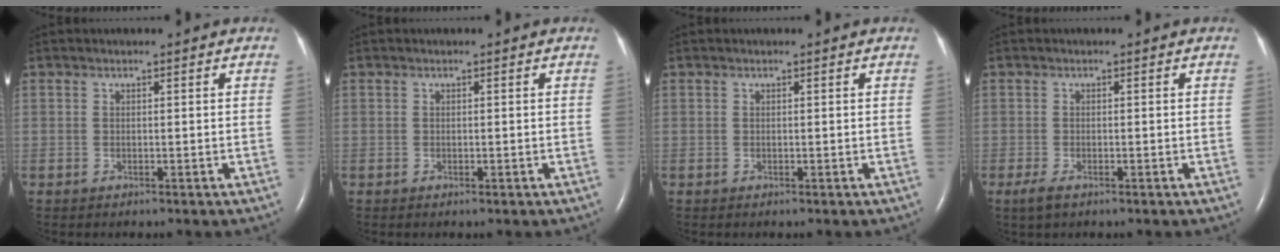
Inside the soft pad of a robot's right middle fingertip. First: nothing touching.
{"total": 0.0}
{"total": 0.0}
{"total": 1.9, "force": [-1.1, 0.7, 1.4], "torque": [-0.038, -0.005, -0.021]}